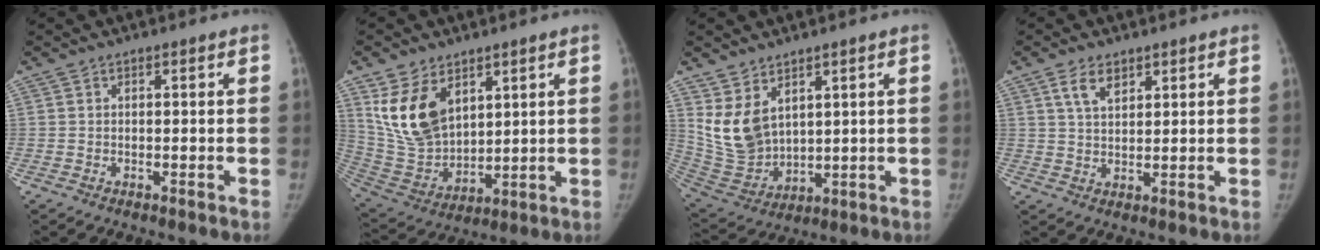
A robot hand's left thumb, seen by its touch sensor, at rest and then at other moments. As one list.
[{"total": 14.8, "force": [6.6, 9.5, 9.2], "torque": [-0.149, -0.032, 0.154]}, {"total": 10.6, "force": [4.8, 6.8, 6.6], "torque": [-0.110, -0.029, 0.121]}, {"total": 4.7, "force": [2.7, 2.5, 2.8], "torque": [-0.042, -0.012, 0.053]}]